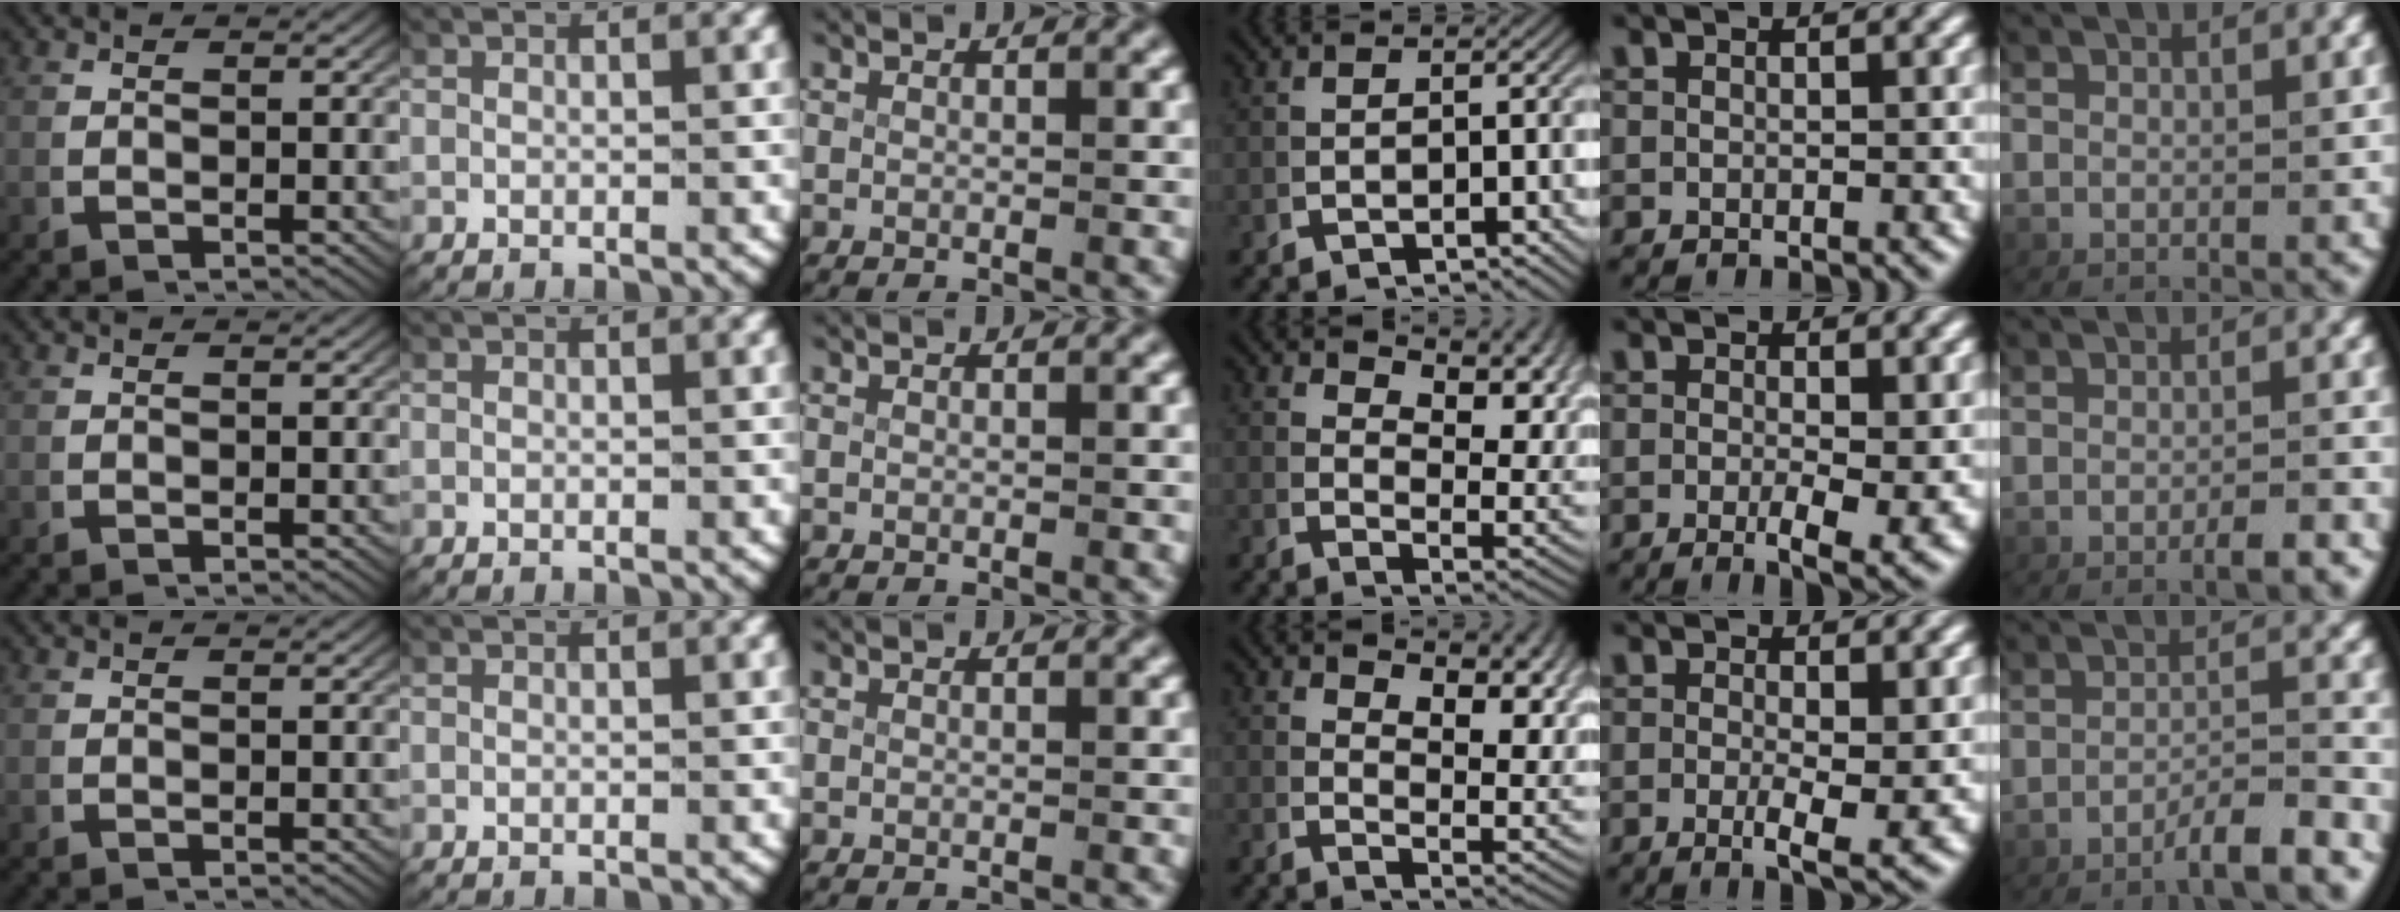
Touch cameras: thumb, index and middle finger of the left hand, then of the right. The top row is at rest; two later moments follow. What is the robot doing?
{"motion": "lift_and_place", "object": "map"}